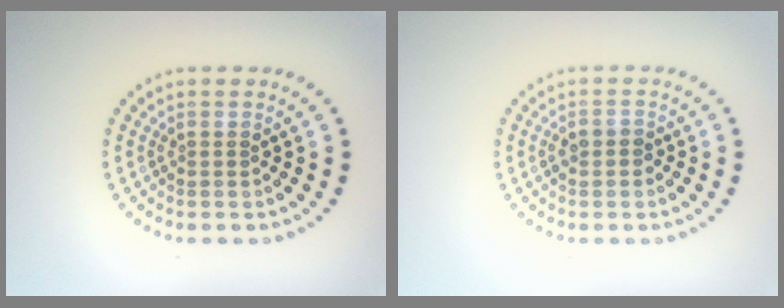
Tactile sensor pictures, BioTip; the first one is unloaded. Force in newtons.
{"total": 1.4, "press": 1.3, "slide": 0.5}